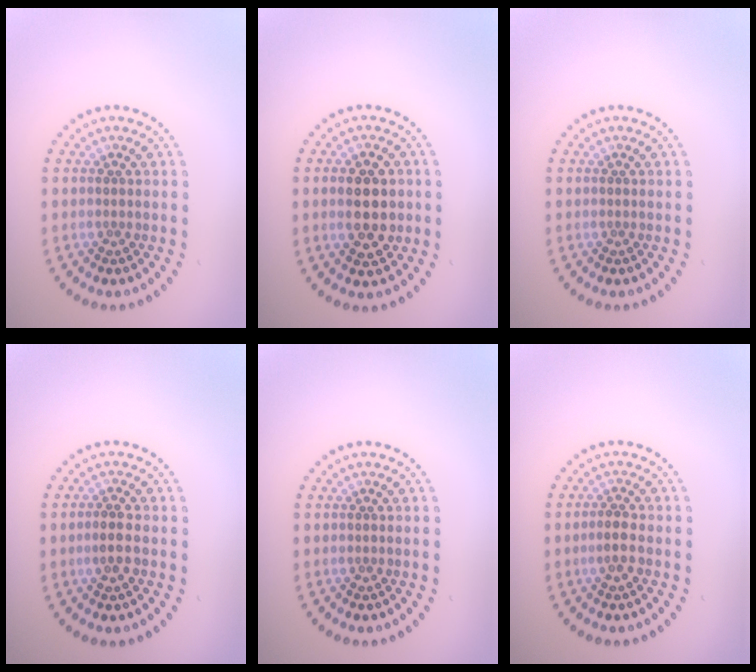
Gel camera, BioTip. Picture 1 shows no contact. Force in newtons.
{"total": 4.5, "press": 4.5, "slide": 0.3}
{"total": 0.0}
{"total": 1.9, "press": 1.8, "slide": 0.5}
{"total": 0.0}
{"total": 1.9, "press": 1.8, "slide": 0.6}